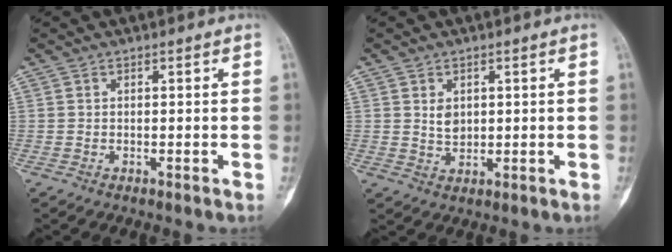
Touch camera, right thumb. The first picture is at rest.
{"total": 3.2, "force": [0.9, 2.4, 2.0], "torque": [-0.023, -0.007, 0.021]}